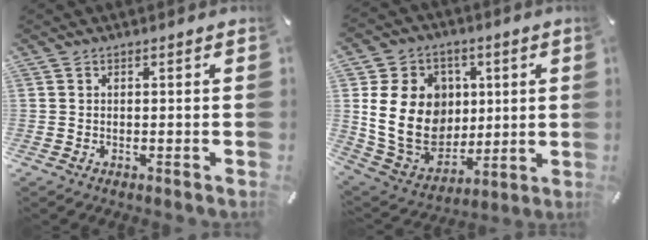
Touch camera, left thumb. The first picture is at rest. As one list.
[{"total": 19.7, "force": [2.5, 16.5, 10.6], "torque": [-0.191, -0.019, 0.056]}]